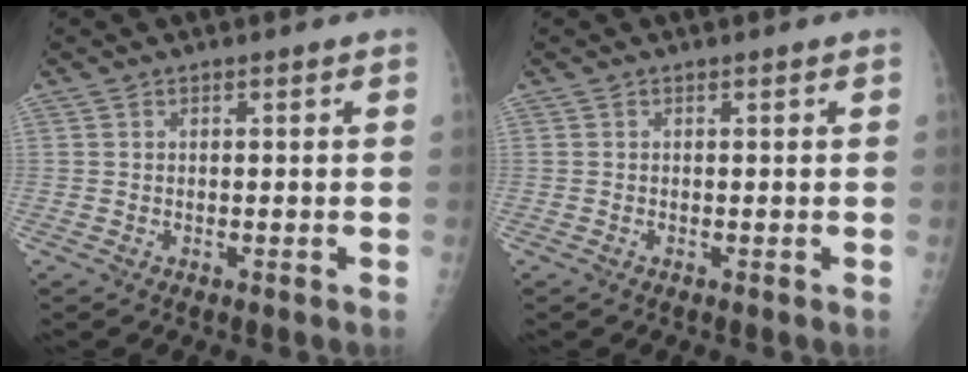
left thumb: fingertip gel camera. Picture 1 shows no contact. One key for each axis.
{"total": 0.0}